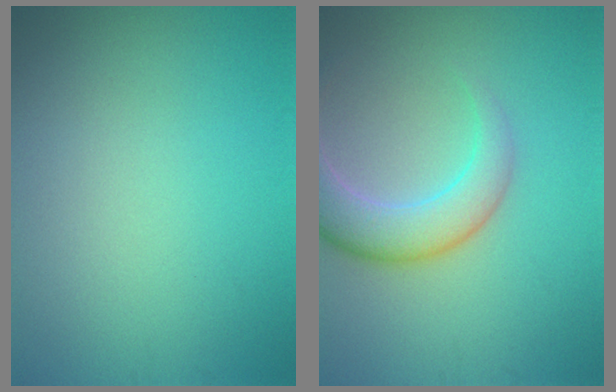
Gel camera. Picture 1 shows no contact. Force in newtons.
{"total": 4.7, "press": 4.7, "slide": 0.3}